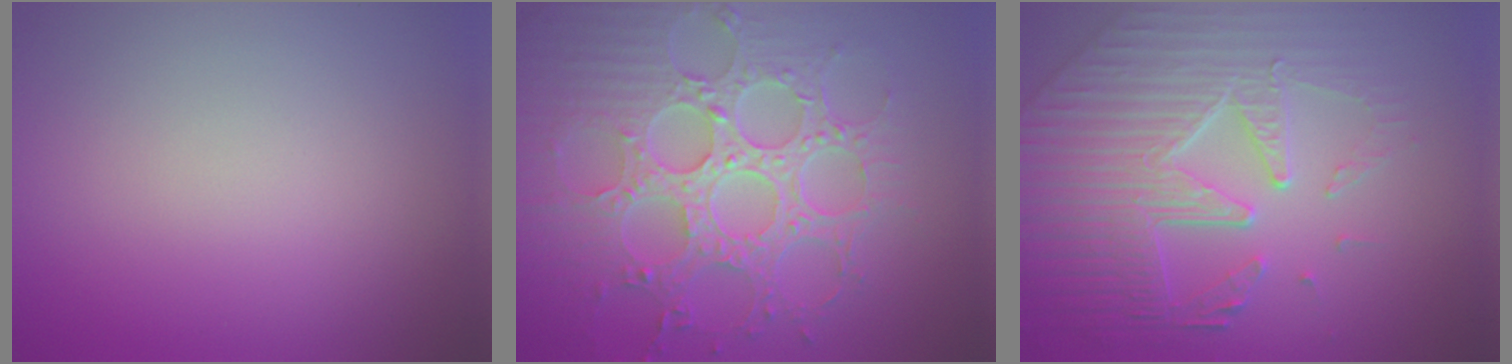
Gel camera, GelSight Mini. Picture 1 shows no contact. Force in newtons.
{"total": 8.8, "press": 6.4, "slide": 5.9}
{"total": 7.8, "press": 5.9, "slide": 5.1}